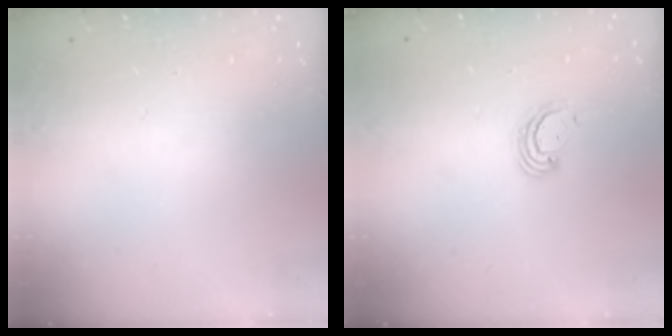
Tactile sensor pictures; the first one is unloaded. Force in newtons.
{"total": 3.5, "press": 3.5, "slide": 0.1}